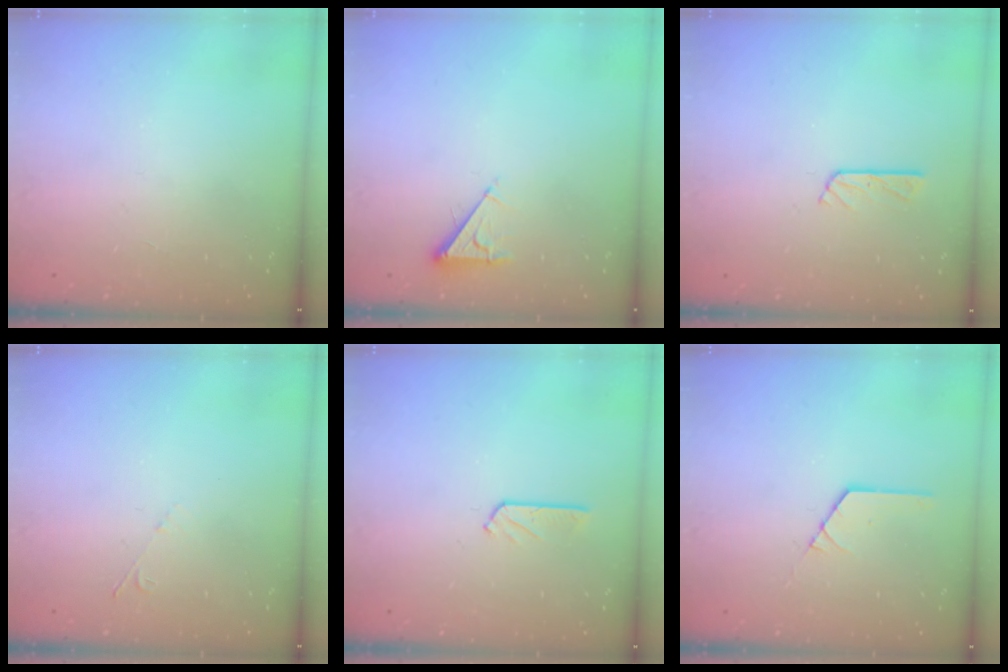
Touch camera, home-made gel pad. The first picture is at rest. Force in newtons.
{"total": 4.5, "press": 4.5, "slide": 0.7}
{"total": 3.8, "press": 3.8, "slide": 0.5}
{"total": 2.9, "press": 2.8, "slide": 0.4}
{"total": 3.3, "press": 3.3, "slide": 0.3}
{"total": 1.4, "press": 1.4, "slide": 0.2}